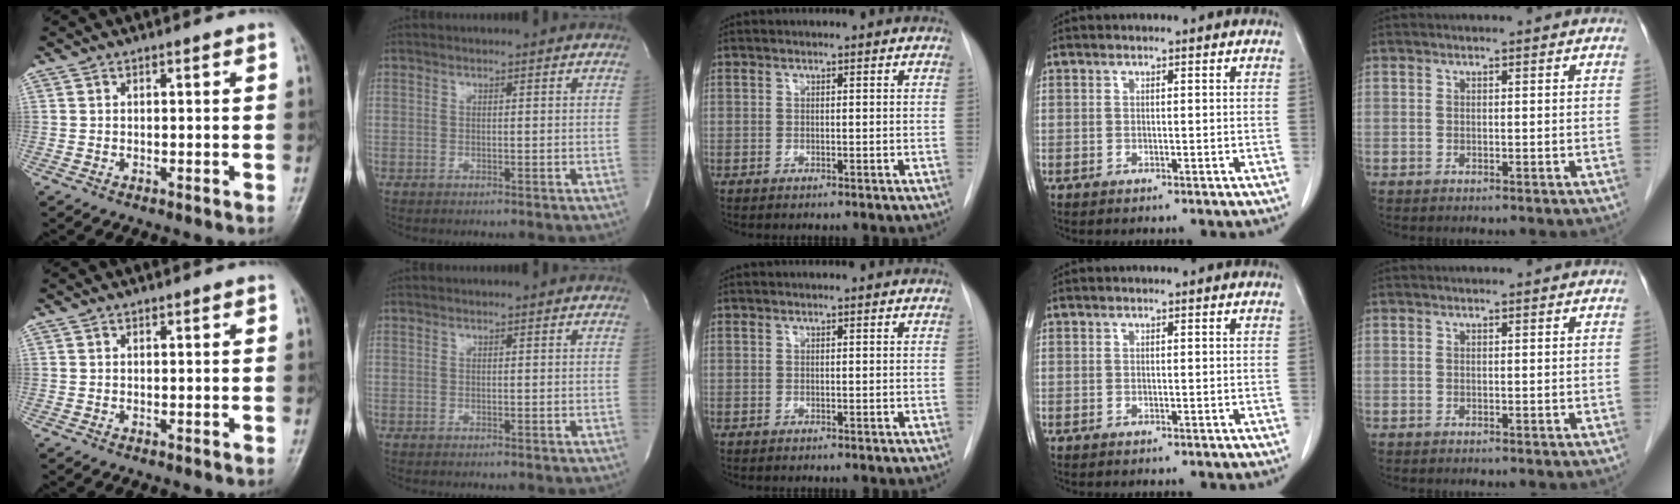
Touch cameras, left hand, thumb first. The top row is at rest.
{}